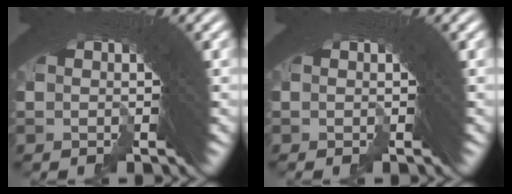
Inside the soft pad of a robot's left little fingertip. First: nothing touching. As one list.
[{"total": 0.8, "force": [0.6, 0.4, 0.1], "torque": [-0.004, -0.001, 0.011]}]